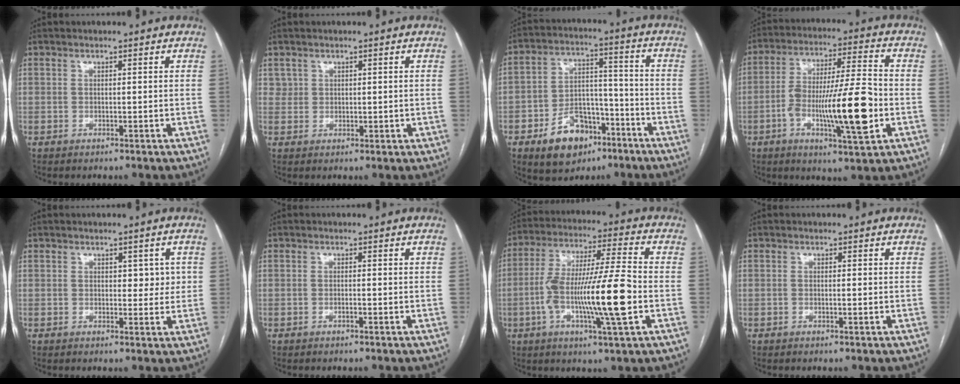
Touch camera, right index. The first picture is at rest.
{"total": 2.1, "force": [1.0, 1.8, 0.3], "torque": [0.004, 0.001, 0.018]}
{"total": 11.8, "force": [-6.6, 7.3, 6.4], "torque": [-0.106, 0.025, -0.103]}
{"total": 15.6, "force": [-4.2, 2.0, 14.9], "torque": [-0.260, 0.003, -0.068]}
{"total": 3.1, "force": [0.7, 1.9, 2.3], "torque": [-0.019, 0.002, 0.009]}
{"total": 0.5, "force": [-0.3, 0.1, 0.4], "torque": [-0.010, 0.000, -0.005]}
{"total": 16.1, "force": [-3.7, 0.8, 15.6], "torque": [-0.290, 0.000, -0.067]}
{"total": 0.6, "force": [-0.2, 0.1, 0.6], "torque": [-0.010, 0.000, -0.002]}